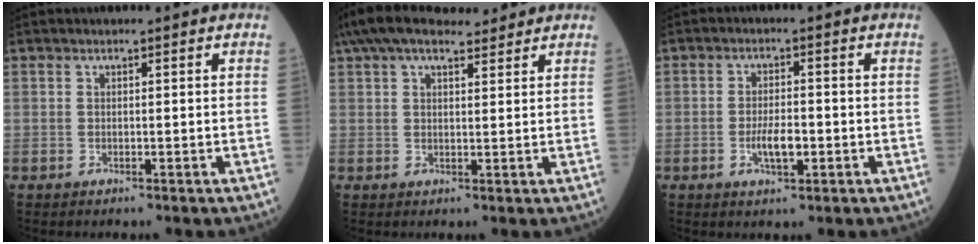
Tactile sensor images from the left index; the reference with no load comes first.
{"total": 10.8, "force": [9.0, 3.0, 5.1], "torque": [-0.092, 0.053, 0.145]}
{"total": 4.2, "force": [-1.2, 1.4, 3.7], "torque": [-0.073, 0.001, -0.021]}